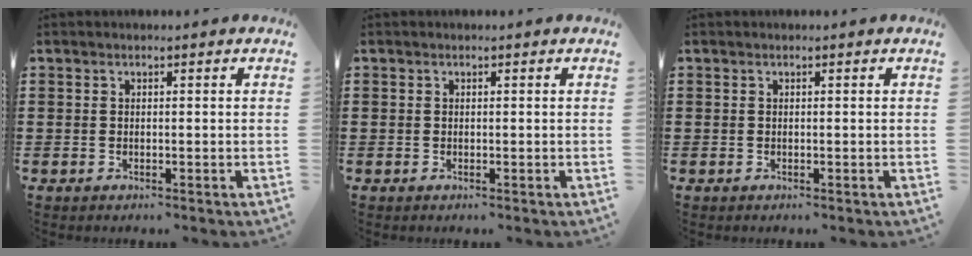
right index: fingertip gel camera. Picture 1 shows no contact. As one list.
[{"total": 0.0}, {"total": 0.0}]